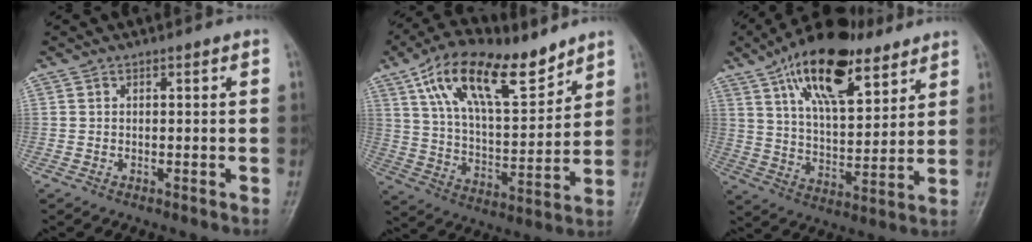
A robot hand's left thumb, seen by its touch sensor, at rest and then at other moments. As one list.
[{"total": 19.4, "force": [11.7, 8.1, 13.1], "torque": [-0.197, -0.043, 0.214]}, {"total": 20.4, "force": [11.8, 8.8, 14.1], "torque": [-0.210, -0.042, 0.204]}]